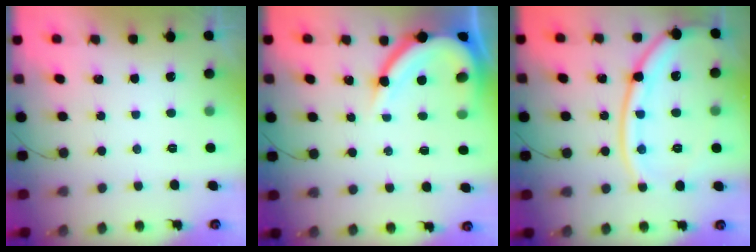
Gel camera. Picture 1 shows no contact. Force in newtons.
{"total": 11.4, "press": 11.3, "slide": 1.2}
{"total": 18.4, "press": 18.3, "slide": 2.0}